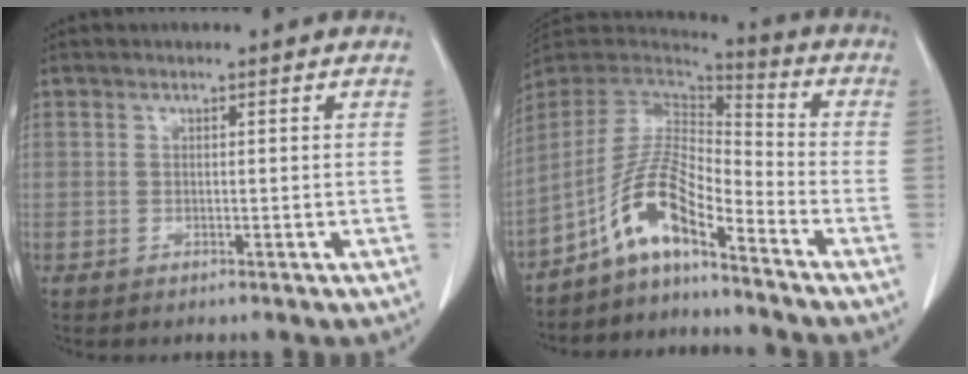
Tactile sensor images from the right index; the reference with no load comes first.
{"total": 10.3, "force": [-6.8, 2.0, 7.5], "torque": [-0.161, 0.018, -0.130]}